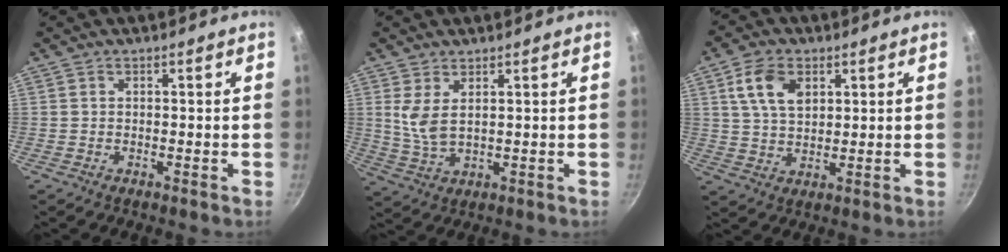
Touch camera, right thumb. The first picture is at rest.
{"total": 5.5, "force": [2.0, 2.7, 4.3], "torque": [-0.083, -0.022, 0.046]}
{"total": 8.4, "force": [3.2, 5.3, 5.7], "torque": [-0.093, -0.007, 0.060]}